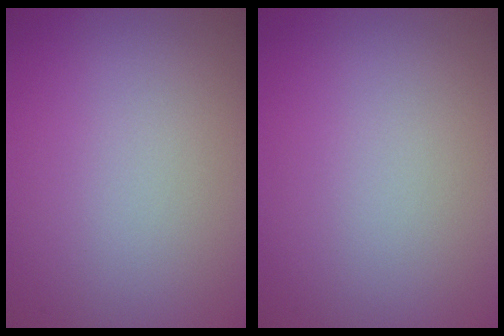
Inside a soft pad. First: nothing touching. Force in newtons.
{"total": 0.0}